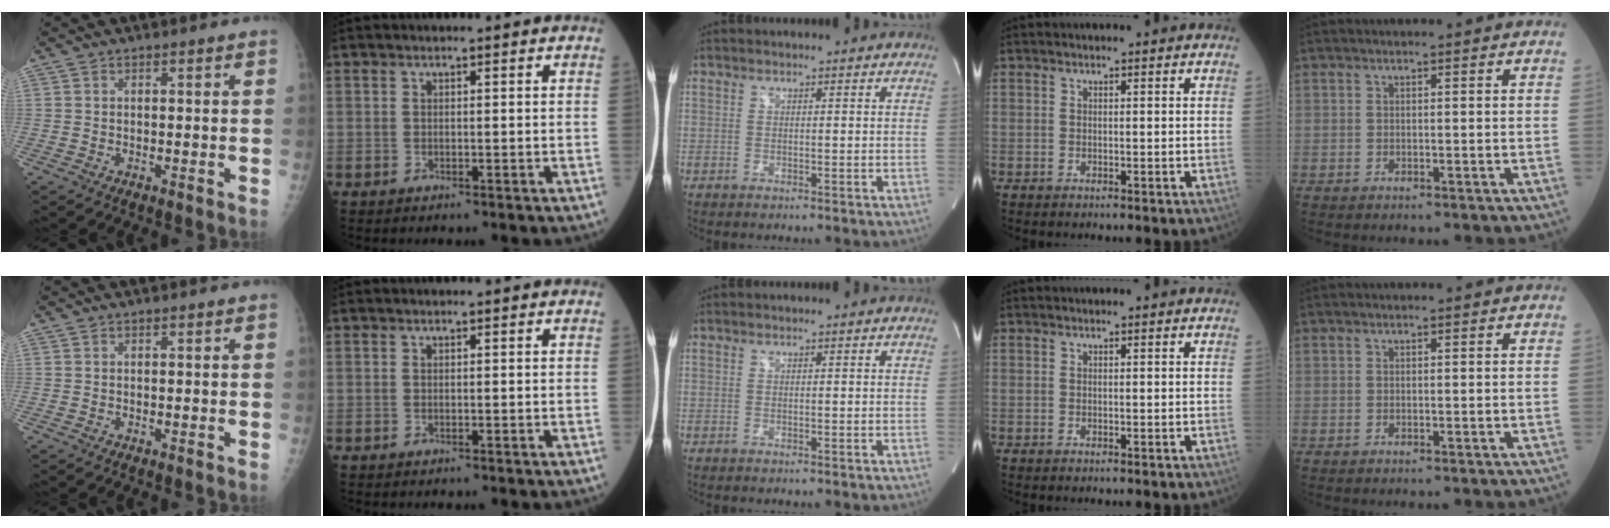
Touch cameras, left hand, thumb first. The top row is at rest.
{}